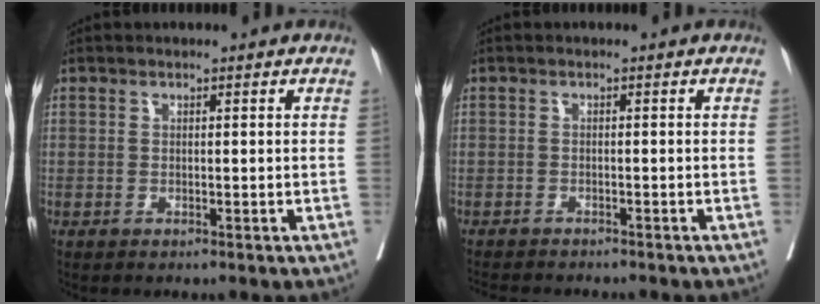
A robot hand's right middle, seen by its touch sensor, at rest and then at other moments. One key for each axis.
{"total": 7.1, "fx": -6.5, "fy": 1.3, "fz": 2.7, "tx": -0.036, "ty": -0.005, "tz": -0.090}